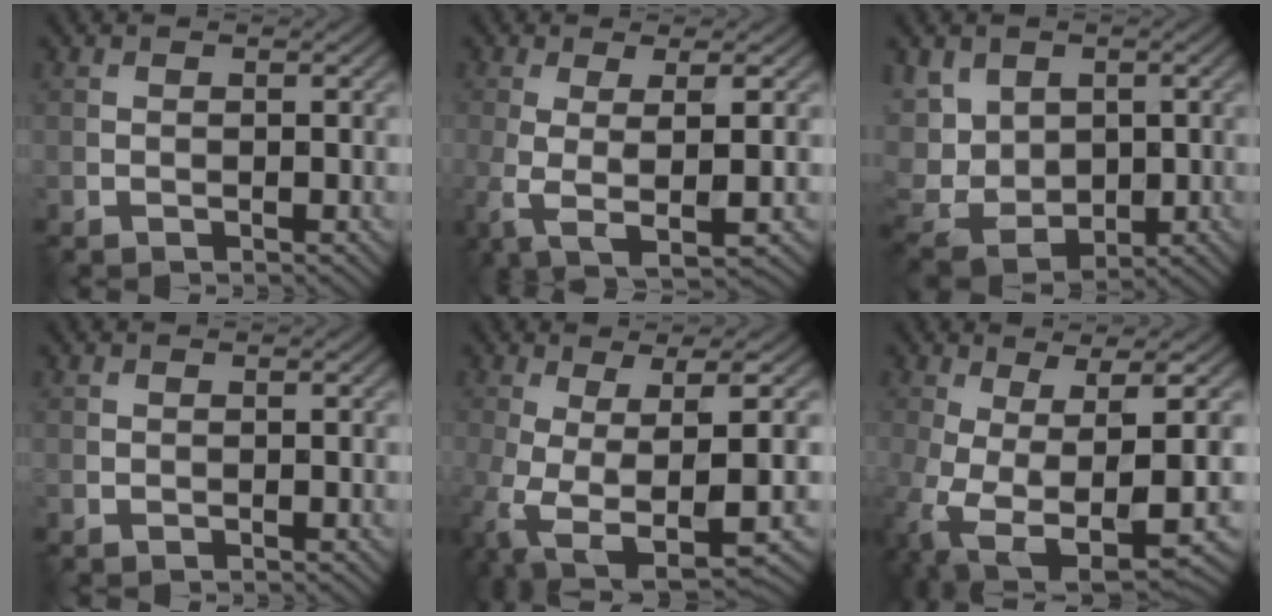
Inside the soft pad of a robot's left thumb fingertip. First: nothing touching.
{"total": 5.1, "force": [-0.2, 1.2, 5.0], "torque": [-0.100, -0.006, -0.005]}
{"total": 7.2, "force": [0.8, 5.4, 4.7], "torque": [-0.139, -0.011, 0.022]}
{"total": 0.0}
{"total": 9.1, "force": [-2.8, 2.8, 8.1], "torque": [-0.170, -0.025, -0.046]}
{"total": 10.0, "force": [-3.3, 3.4, 8.8], "torque": [-0.192, -0.035, -0.046]}